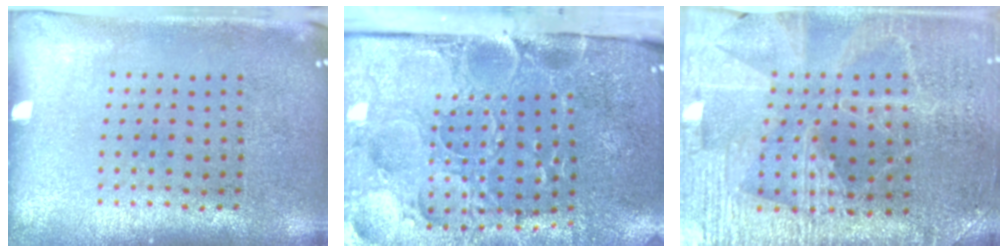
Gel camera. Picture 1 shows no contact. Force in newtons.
{"total": 5.4, "press": 4.1, "slide": 3.5}
{"total": 3.2, "press": 3.2, "slide": 0.5}